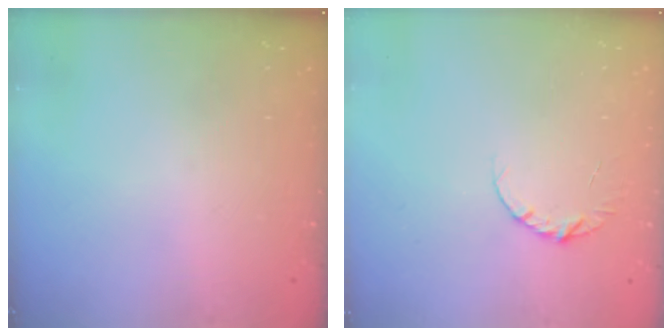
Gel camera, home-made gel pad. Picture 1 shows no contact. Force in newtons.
{"total": 4.6, "press": 4.5, "slide": 0.5}